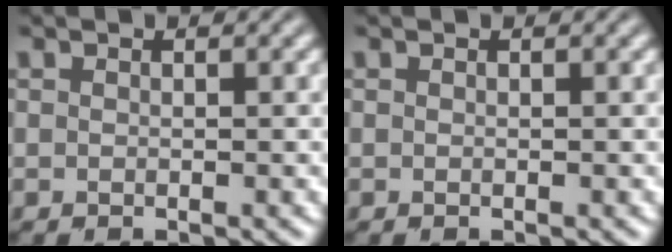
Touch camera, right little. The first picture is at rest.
{"total": 0.0}